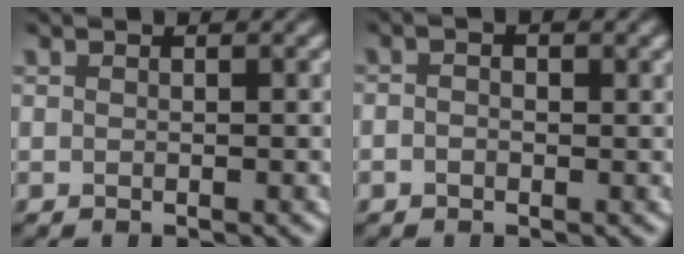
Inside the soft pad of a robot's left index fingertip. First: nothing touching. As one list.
[{"total": 1.4, "force": [0.1, 0.9, 1.1], "torque": [-0.016, -0.001, -0.007]}]